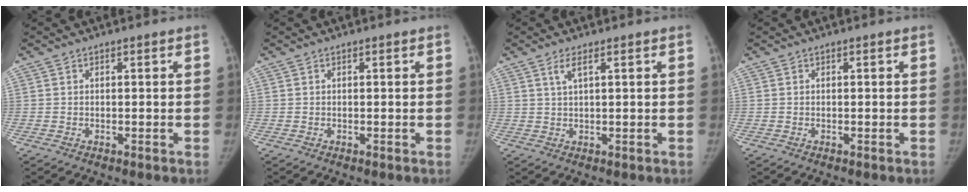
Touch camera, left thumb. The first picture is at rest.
{"total": 0.0}
{"total": 2.5, "force": [1.3, 0.4, 2.0], "torque": [-0.050, -0.001, 0.031]}
{"total": 0.0}